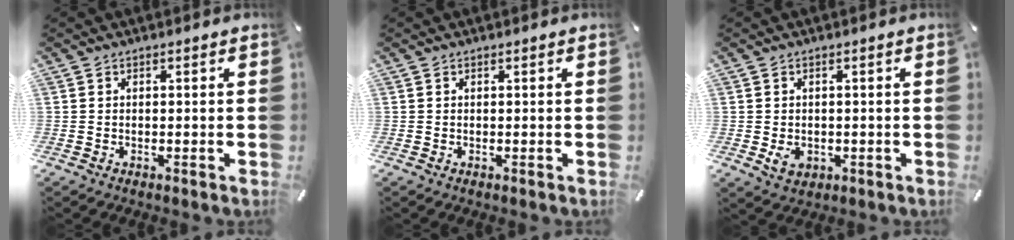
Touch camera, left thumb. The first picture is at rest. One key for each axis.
{"total": 0.0}
{"total": 3.5, "fx": -0.6, "fy": 2.9, "fz": 1.9, "tx": -0.036, "ty": -0.004, "tz": -0.013}